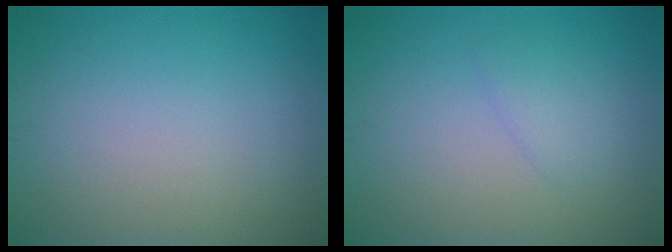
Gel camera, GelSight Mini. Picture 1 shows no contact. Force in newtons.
{"total": 1.3, "press": 1.3, "slide": 0.1}